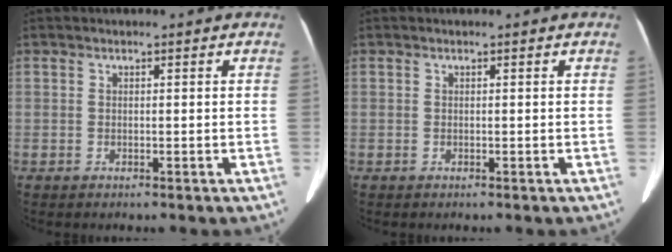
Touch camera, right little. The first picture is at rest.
{"total": 0.0}